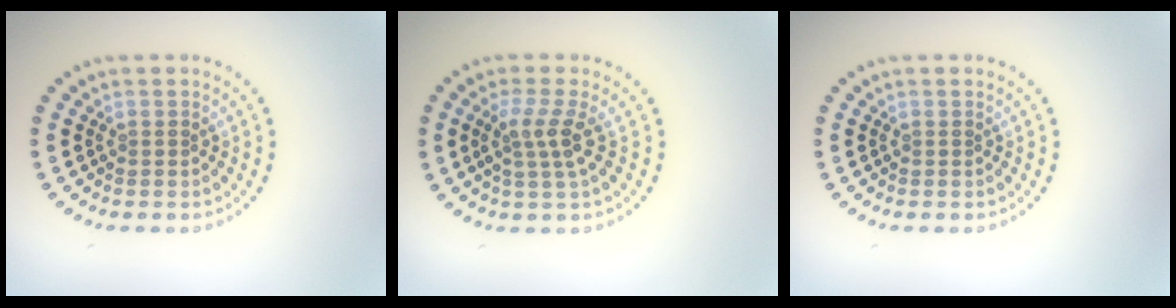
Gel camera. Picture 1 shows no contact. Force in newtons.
{"total": 2.6, "press": 2.0, "slide": 1.7}
{"total": 0.0}